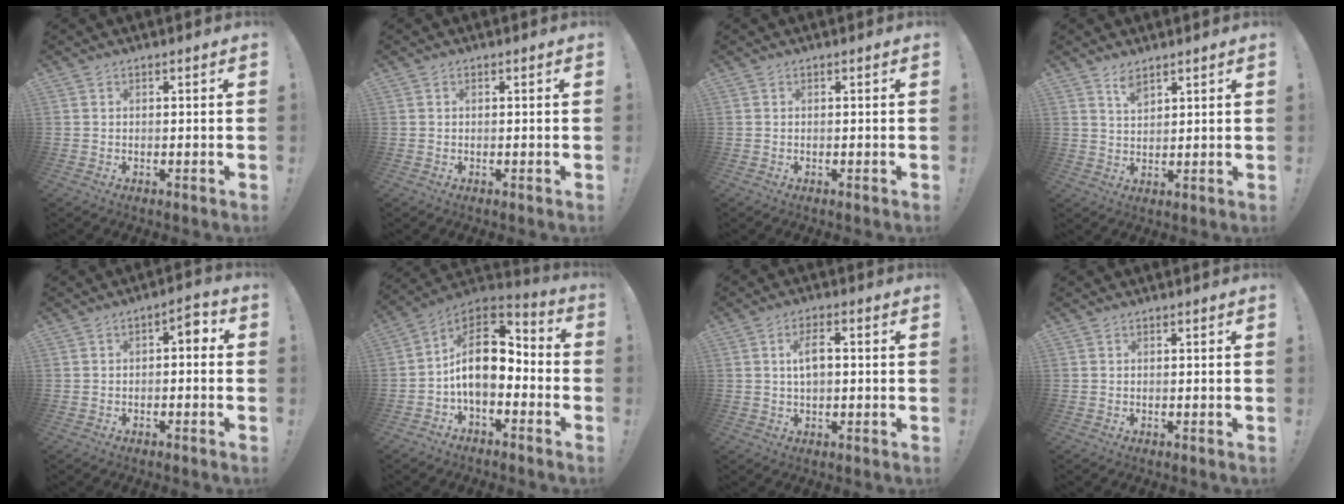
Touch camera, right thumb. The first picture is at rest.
{"total": 0.0}
{"total": 0.0}
{"total": 4.6, "force": [3.6, 1.9, 2.3], "torque": [-0.032, -0.022, 0.062]}
{"total": 3.3, "force": [-1.3, 1.7, 2.6], "torque": [-0.035, 0.007, -0.030]}
{"total": 14.3, "force": [0.6, 8.4, 11.5], "torque": [-0.197, 0.002, 0.011]}
{"total": 5.1, "force": [0.7, 2.6, 4.4], "torque": [-0.058, 0.003, 0.007]}
{"total": 0.0}